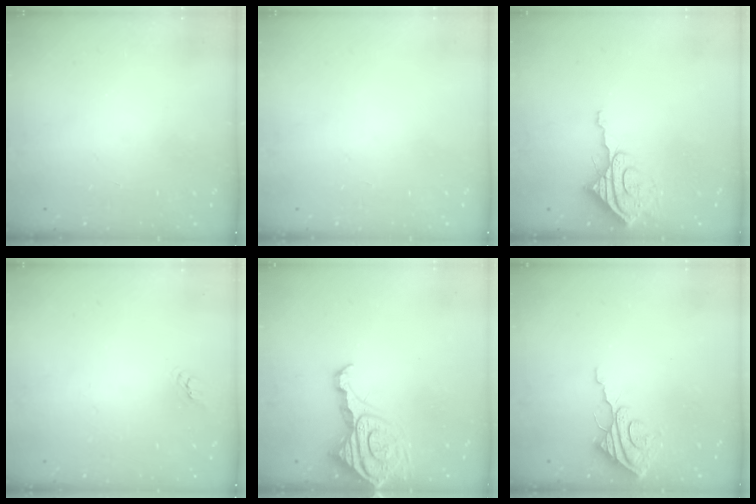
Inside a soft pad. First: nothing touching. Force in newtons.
{"total": 0.0}
{"total": 10.5, "press": 10.4, "slide": 1.1}
{"total": 1.9, "press": 1.9, "slide": 0.2}
{"total": 14.6, "press": 14.5, "slide": 1.4}
{"total": 9.6, "press": 9.6, "slide": 1.1}